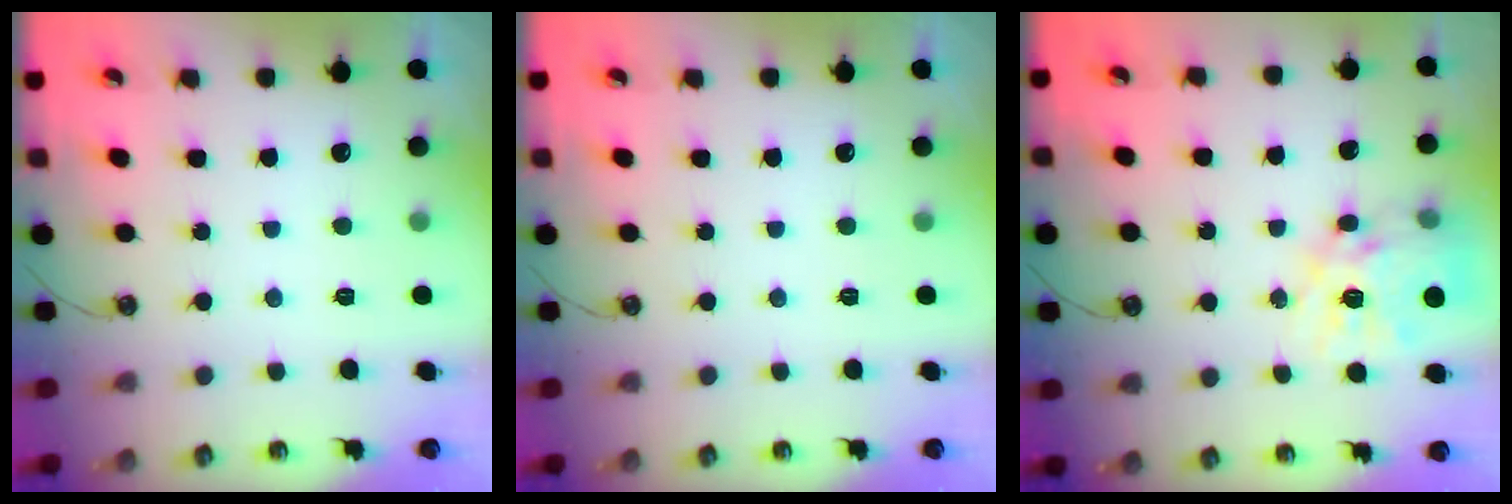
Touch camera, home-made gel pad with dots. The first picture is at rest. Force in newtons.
{"total": 0.0}
{"total": 15.3, "press": 15.2, "slide": 1.4}